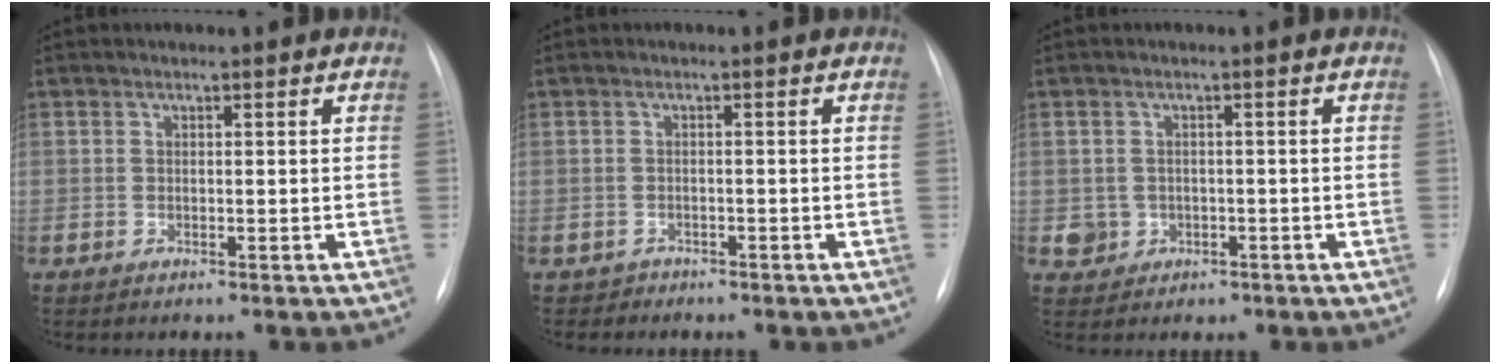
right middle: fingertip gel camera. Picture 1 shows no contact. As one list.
[{"total": 1.4, "force": [-1.1, 0.9, -0.4], "torque": [-0.001, 0.004, -0.020]}, {"total": 3.3, "force": [-0.9, 3.1, 0.6], "torque": [-0.007, 0.008, -0.001]}]